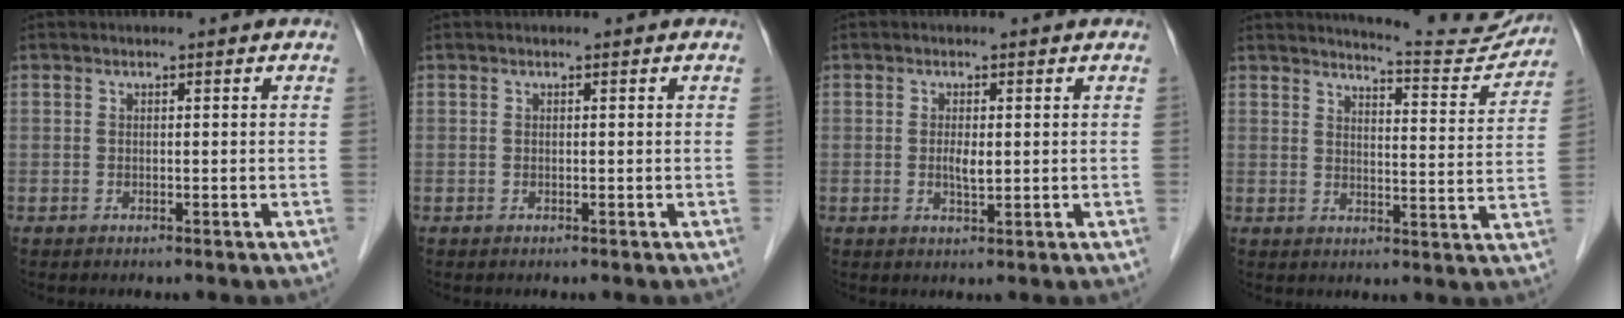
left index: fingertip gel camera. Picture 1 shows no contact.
{"total": 0.0}
{"total": 2.2, "force": [0.1, 0.8, 2.0], "torque": [-0.035, -0.005, 0.004]}
{"total": 12.5, "force": [12.3, 1.0, 1.7], "torque": [-0.012, -0.044, 0.142]}